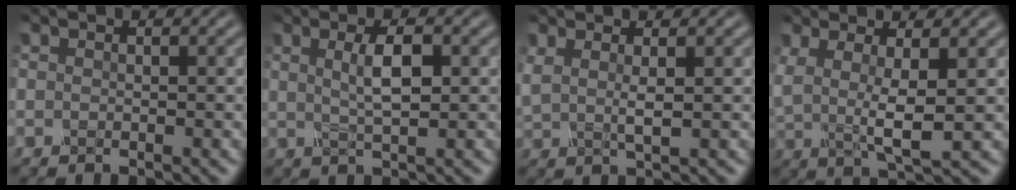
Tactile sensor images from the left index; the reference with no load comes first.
{"total": 3.4, "force": [0.7, 0.8, 3.2], "torque": [-0.058, 0.003, 0.014]}
{"total": 2.3, "force": [1.1, 0.5, 1.9], "torque": [-0.040, -0.003, 0.022]}
{"total": 4.3, "force": [0.9, 1.0, 4.0], "torque": [-0.086, -0.007, 0.019]}